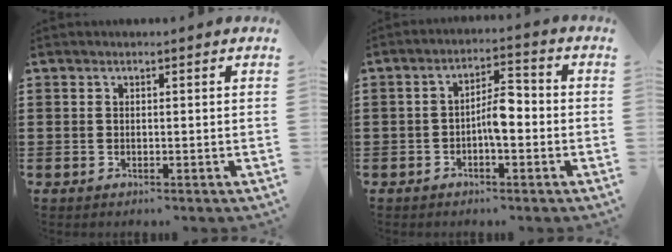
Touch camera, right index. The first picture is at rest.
{"total": 4.8, "force": [-1.1, 1.7, 4.4], "torque": [-0.087, 0.009, -0.023]}